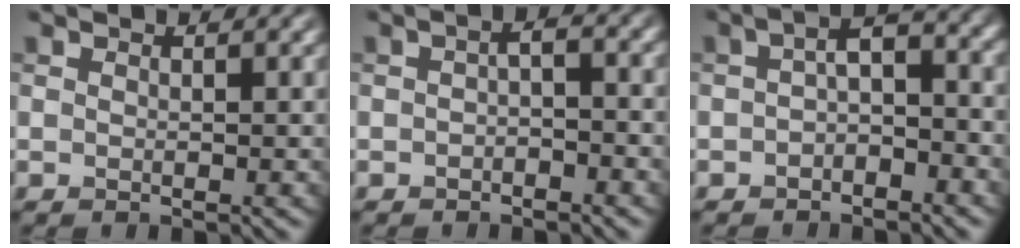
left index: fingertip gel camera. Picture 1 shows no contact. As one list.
[{"total": 1.8, "force": [-0.9, 0.7, 1.4], "torque": [-0.027, 0.004, -0.019]}, {"total": 3.7, "force": [-1.1, 1.8, 3.0], "torque": [-0.047, 0.012, -0.030]}]